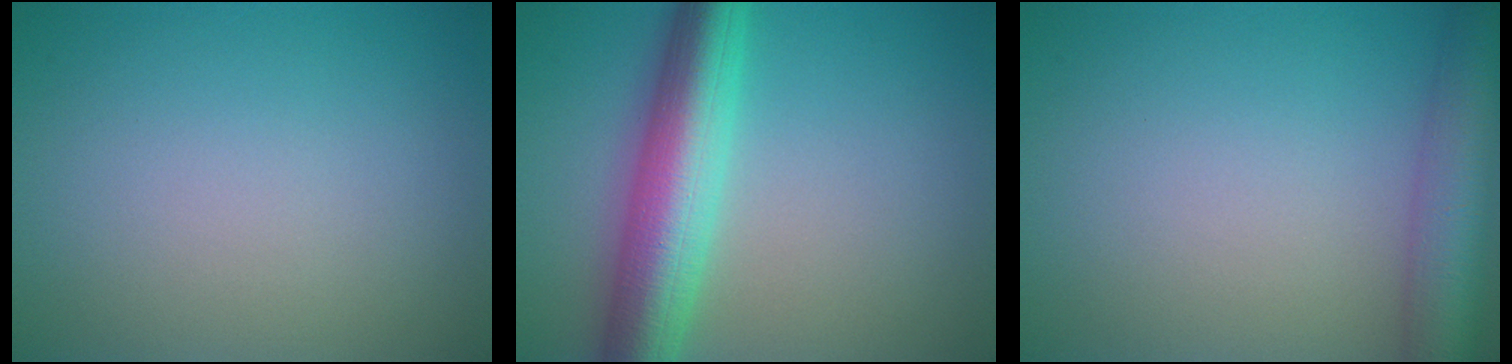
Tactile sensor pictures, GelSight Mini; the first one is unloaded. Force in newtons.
{"total": 8.0, "press": 8.0, "slide": 0.1}
{"total": 6.1, "press": 6.1, "slide": 0.3}